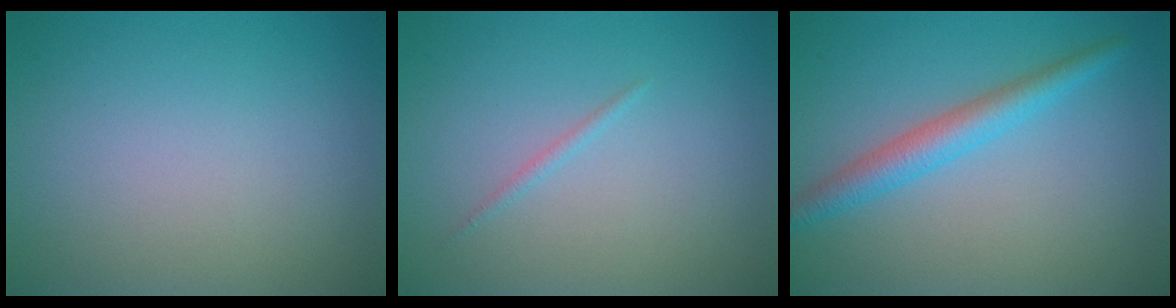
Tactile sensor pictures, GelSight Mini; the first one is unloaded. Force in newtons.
{"total": 0.6, "press": 0.6, "slide": 0.0}
{"total": 3.1, "press": 3.1, "slide": 0.1}